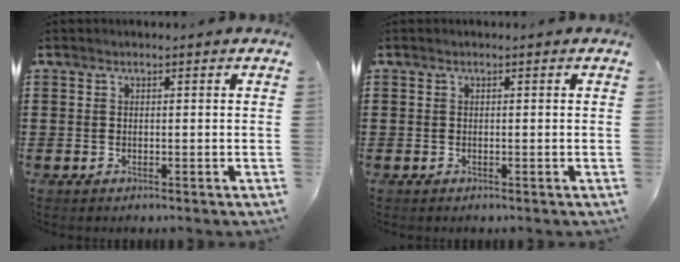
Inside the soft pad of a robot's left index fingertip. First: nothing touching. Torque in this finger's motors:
{"motor_torque": [-0.04, -0.03, 0.00, 0.00]}